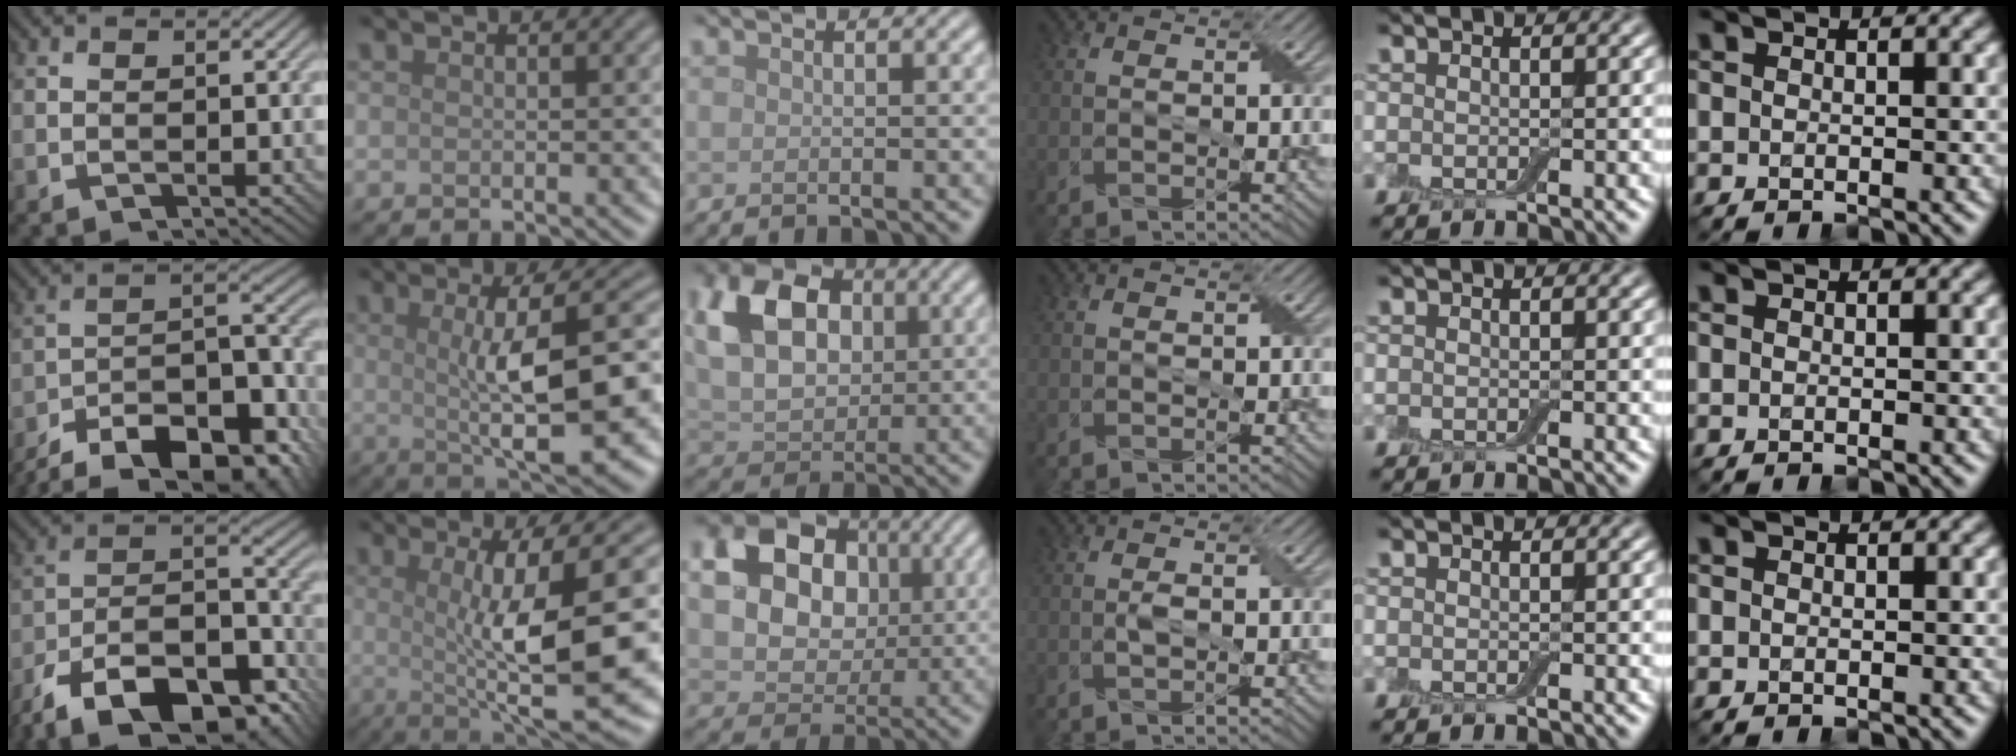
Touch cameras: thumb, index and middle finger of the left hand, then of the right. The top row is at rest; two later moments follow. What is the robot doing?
{"motion": "wrap", "object": "adhesive wrap"}